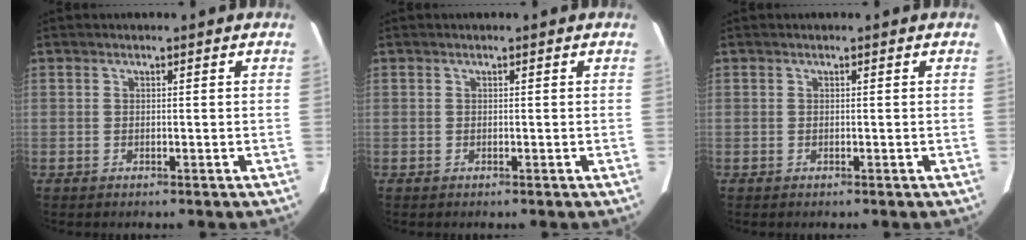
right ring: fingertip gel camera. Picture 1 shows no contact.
{"total": 0.0}
{"total": 0.0}